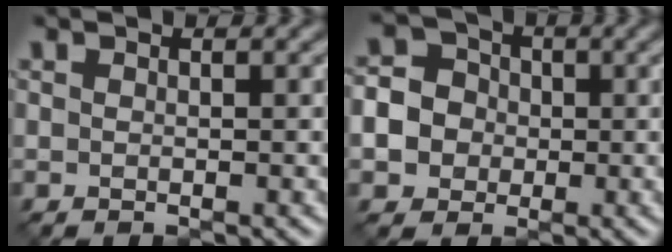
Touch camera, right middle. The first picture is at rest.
{"total": 6.5, "force": [-0.9, 6.0, 2.3], "torque": [-0.038, 0.010, -0.038]}